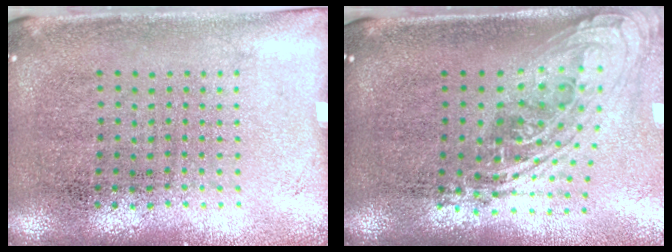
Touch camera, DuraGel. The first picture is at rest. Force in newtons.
{"total": 2.2, "press": 1.7, "slide": 1.5}